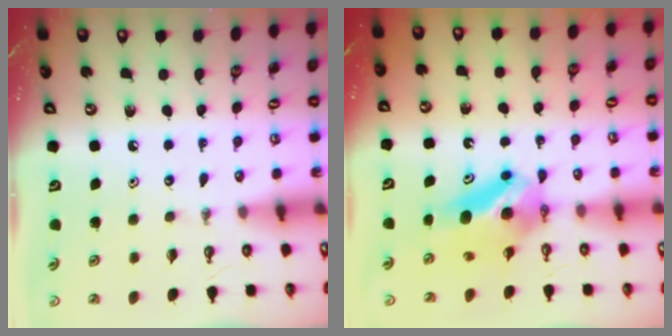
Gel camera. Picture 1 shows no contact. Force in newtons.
{"total": 8.5, "press": 5.4, "slide": 6.5}